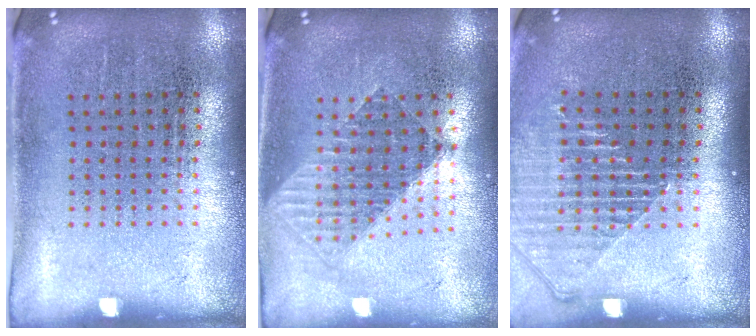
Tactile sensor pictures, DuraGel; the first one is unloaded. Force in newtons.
{"total": 1.5, "press": 1.3, "slide": 0.8}
{"total": 1.4, "press": 1.3, "slide": 0.5}